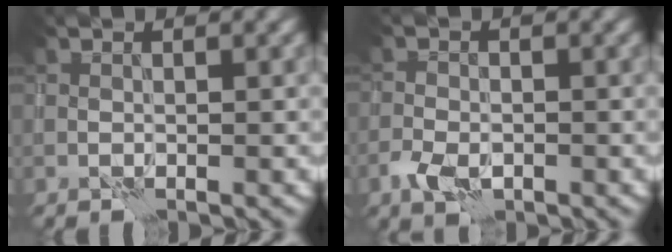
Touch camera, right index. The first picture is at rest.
{"total": 2.6, "force": [-1.3, 1.7, 1.5], "torque": [-0.026, -0.003, -0.027]}